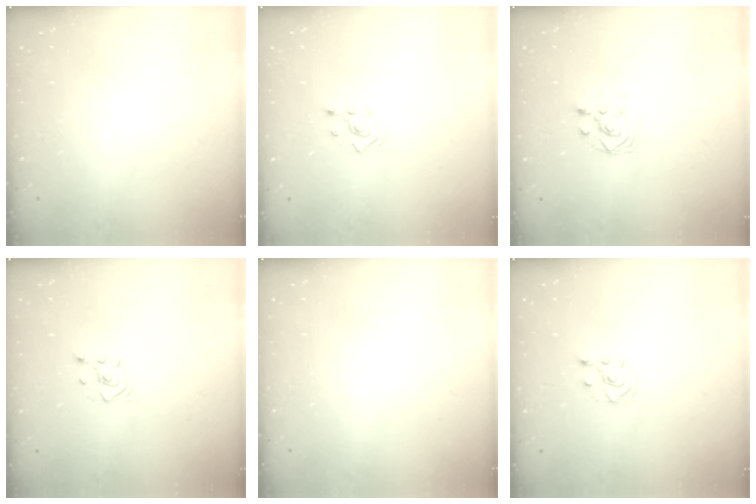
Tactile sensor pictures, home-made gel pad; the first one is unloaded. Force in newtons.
{"total": 2.3, "press": 2.3, "slide": 0.3}
{"total": 3.0, "press": 3.0, "slide": 0.1}
{"total": 3.1, "press": 3.0, "slide": 0.8}
{"total": 0.0}
{"total": 2.5, "press": 2.4, "slide": 0.7}